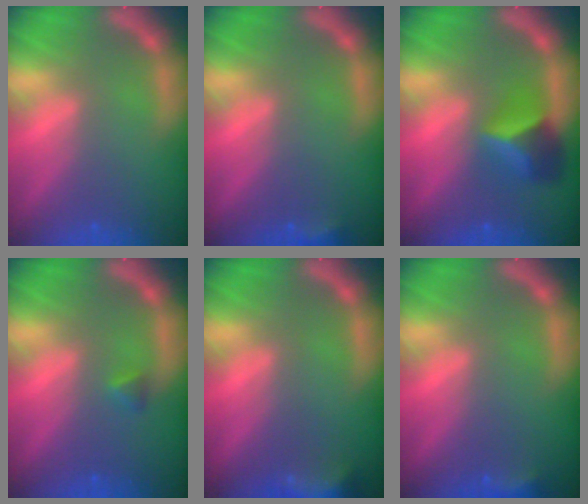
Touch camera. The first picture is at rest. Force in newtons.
{"total": 1.4}
{"total": 4.4}
{"total": 0.9}
{"total": 5.5}
{"total": 1.9}